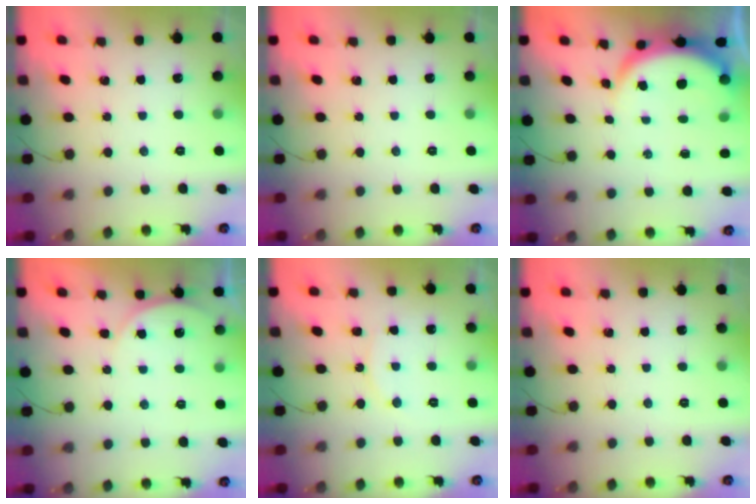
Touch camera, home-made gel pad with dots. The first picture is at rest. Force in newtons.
{"total": 0.0}
{"total": 5.6, "press": 5.5, "slide": 1.3}
{"total": 4.0, "press": 4.0, "slide": 0.5}
{"total": 6.1, "press": 6.1, "slide": 0.3}
{"total": 0.0}